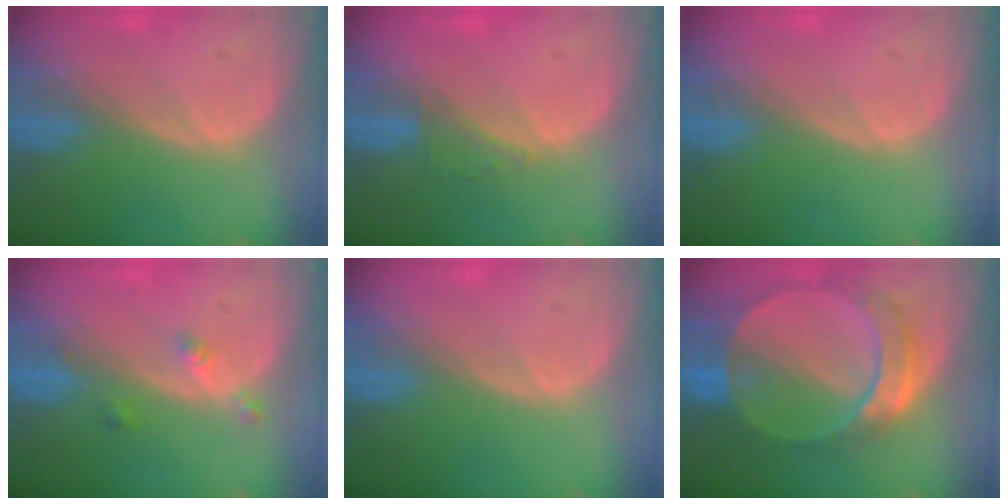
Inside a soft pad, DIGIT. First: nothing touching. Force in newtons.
{"total": 1.7, "press": 1.6, "slide": 0.7}
{"total": 0.0}
{"total": 2.4, "press": 2.0, "slide": 1.3}
{"total": 0.0}
{"total": 9.7, "press": 8.3, "slide": 5.0}